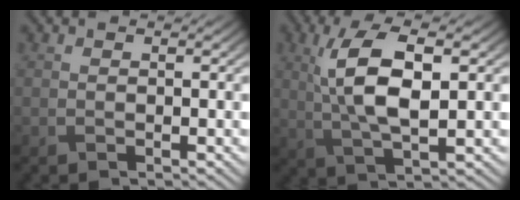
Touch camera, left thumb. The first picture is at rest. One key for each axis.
{"total": 9.0, "fx": 1.7, "fy": 3.2, "fz": 8.2, "tx": -0.171, "ty": 0.004, "tz": 0.029}